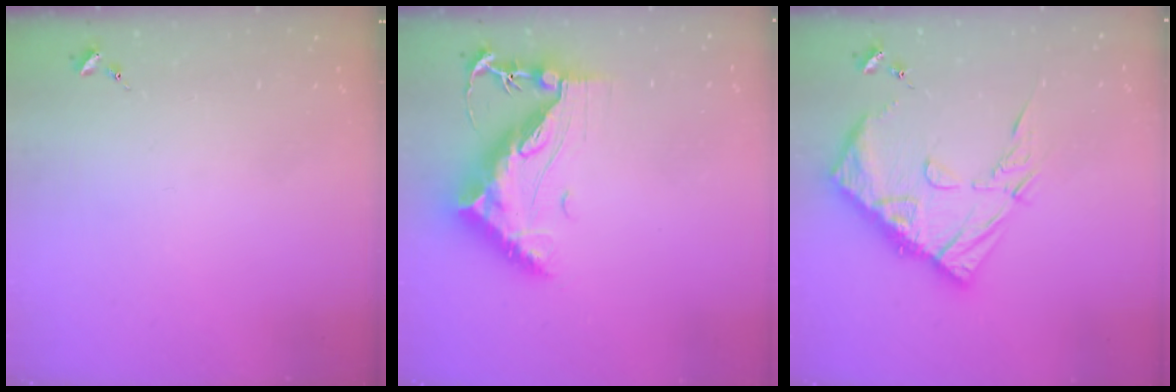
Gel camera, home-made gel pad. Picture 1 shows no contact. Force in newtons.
{"total": 13.5, "press": 13.4, "slide": 1.3}
{"total": 16.8, "press": 16.7, "slide": 1.7}